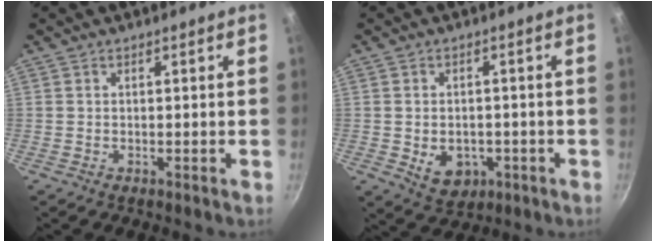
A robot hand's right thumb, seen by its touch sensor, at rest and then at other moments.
{"total": 6.8, "force": [-1.8, 5.1, 4.2], "torque": [-0.041, 0.004, -0.014]}